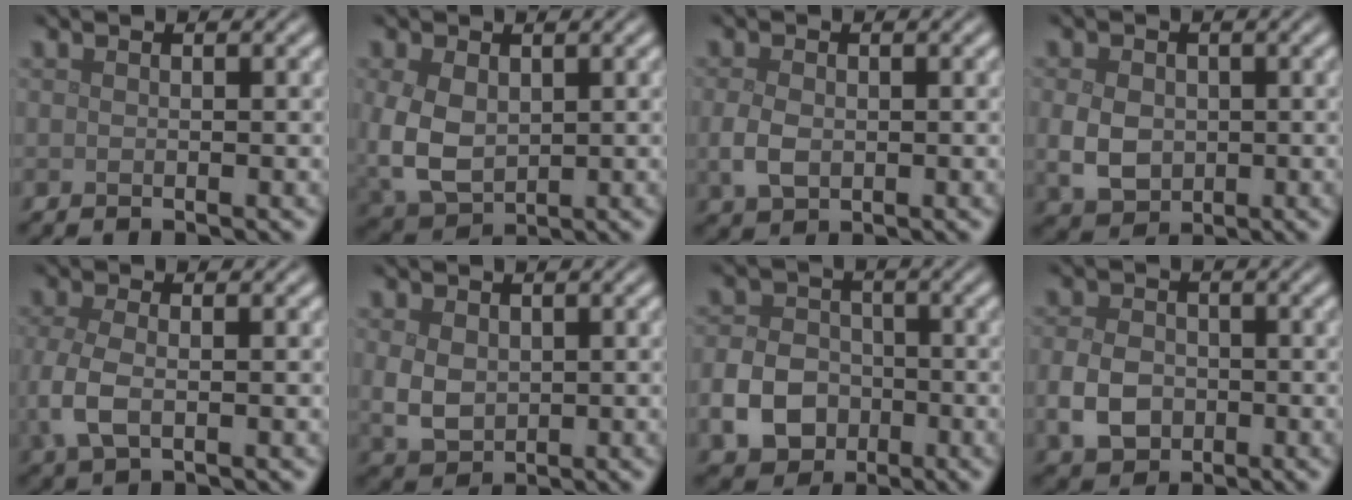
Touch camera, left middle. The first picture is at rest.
{"total": 5.8, "force": [0.0, 4.1, 4.1], "torque": [-0.106, -0.010, 0.010]}
{"total": 2.7, "force": [-0.2, 1.9, 1.8], "torque": [-0.044, -0.004, -0.003]}
{"total": 4.1, "force": [-0.3, 3.2, 2.5], "torque": [-0.058, -0.006, -0.003]}
{"total": 4.0, "force": [-0.6, 2.1, 3.3], "torque": [-0.091, -0.006, -0.014]}
{"total": 3.2, "force": [0.2, 2.5, 2.1], "torque": [-0.049, -0.005, 0.007]}
{"total": 5.4, "force": [-2.0, 4.3, 2.8], "torque": [-0.057, -0.003, -0.044]}
{"total": 4.2, "force": [-1.1, 3.2, 2.5], "torque": [-0.056, -0.004, -0.025]}